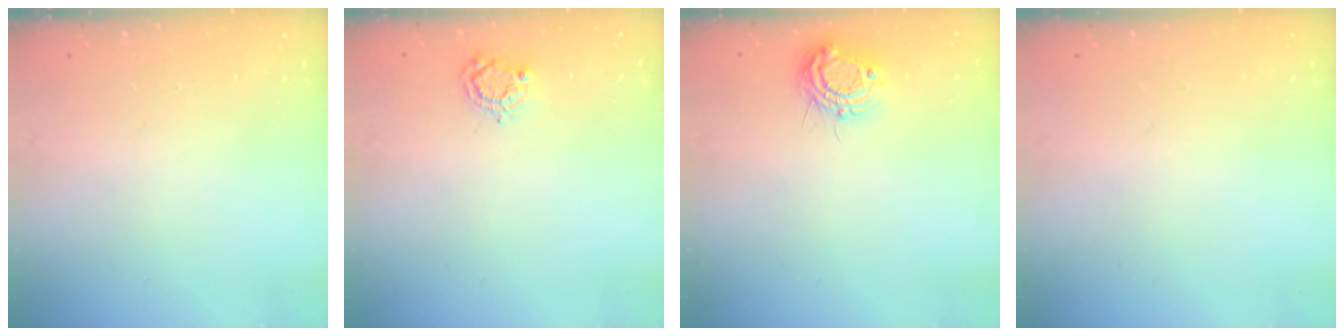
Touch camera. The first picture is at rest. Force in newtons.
{"total": 4.8, "press": 4.7, "slide": 0.5}
{"total": 8.8, "press": 8.8, "slide": 0.8}
{"total": 0.0}